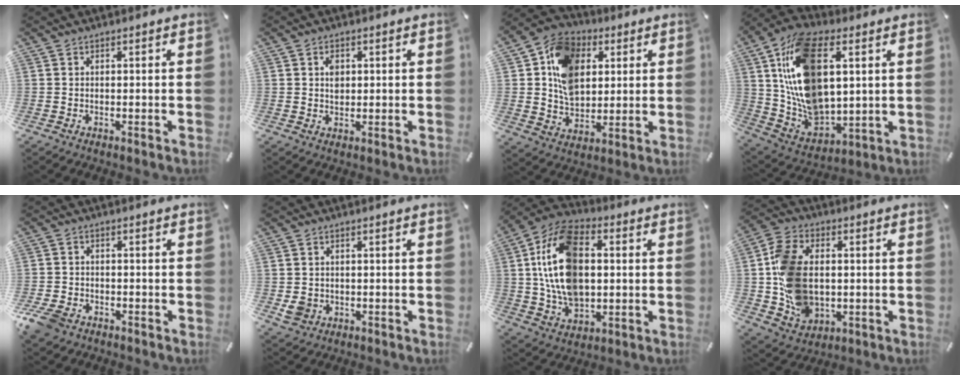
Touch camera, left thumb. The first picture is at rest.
{"total": 2.7, "force": [0.5, 2.1, 1.5], "torque": [-0.019, 0.001, 0.005]}
{"total": 13.8, "force": [3.4, 10.9, 7.8], "torque": [-0.162, 0.007, 0.062]}
{"total": 19.6, "force": [5.8, 12.4, 14.1], "torque": [-0.307, -0.022, 0.105]}
{"total": 4.9, "force": [-3.2, 3.1, 1.9], "torque": [-0.054, 0.012, -0.066]}
{"total": 3.1, "force": [-0.5, 2.7, 1.3], "torque": [-0.030, -0.002, -0.014]}
{"total": 18.5, "force": [1.4, 12.6, 13.5], "torque": [-0.288, 0.008, 0.023]}
{"total": 14.4, "force": [0.2, 11.0, 9.4], "torque": [-0.195, 0.015, 0.010]}